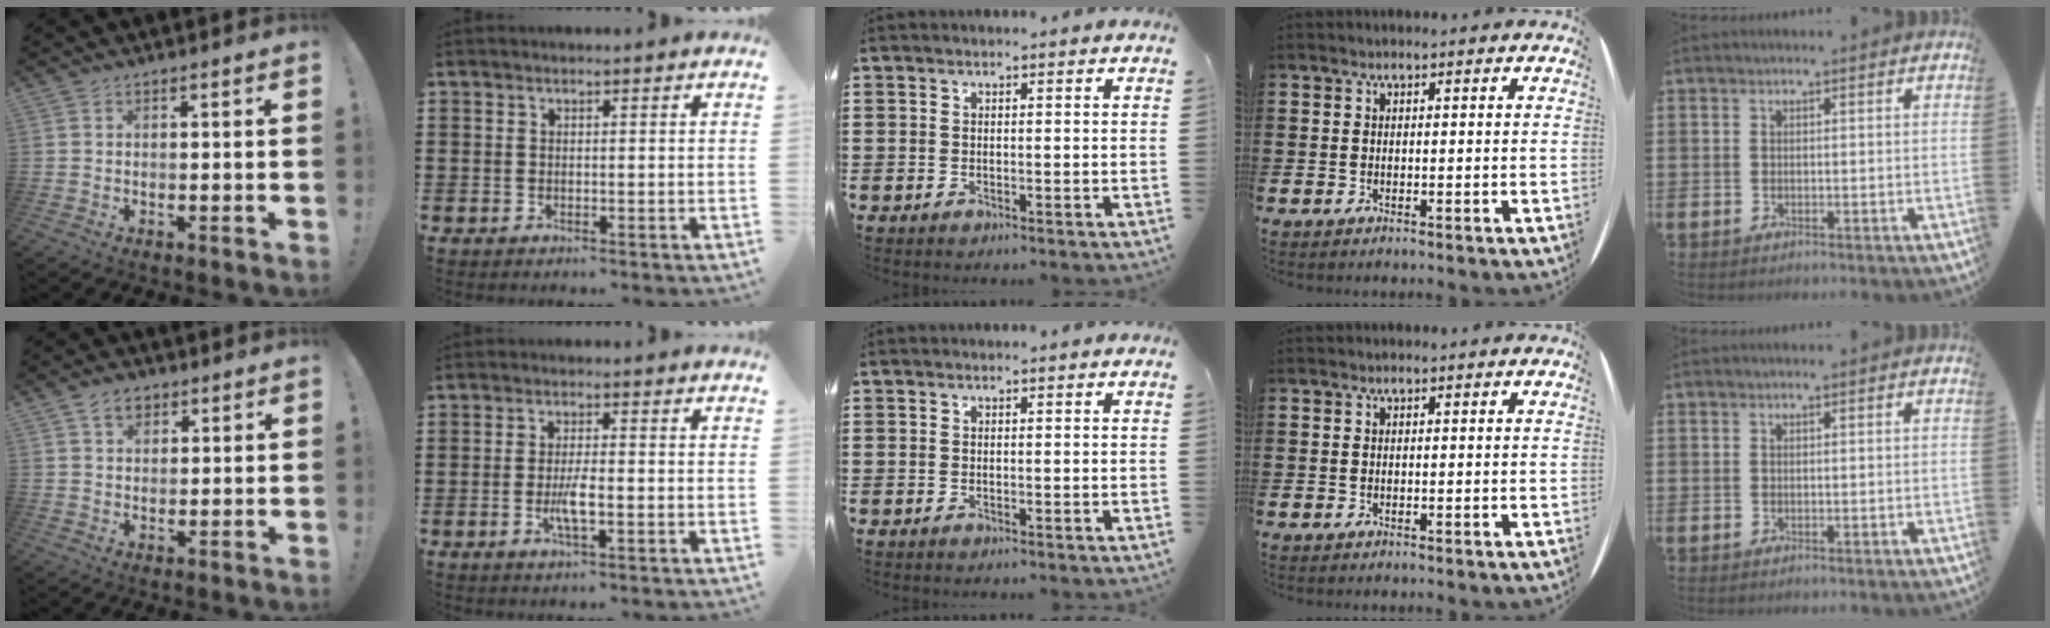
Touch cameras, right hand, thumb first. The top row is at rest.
{"thumb": {"total": 5.2, "force": [2.9, 3.6, 2.4], "torque": [-0.030, -0.006, 0.051]}, "index": {"total": 3.7, "force": [-1.1, 0.7, 3.4], "torque": [-0.072, -0.004, -0.024]}}